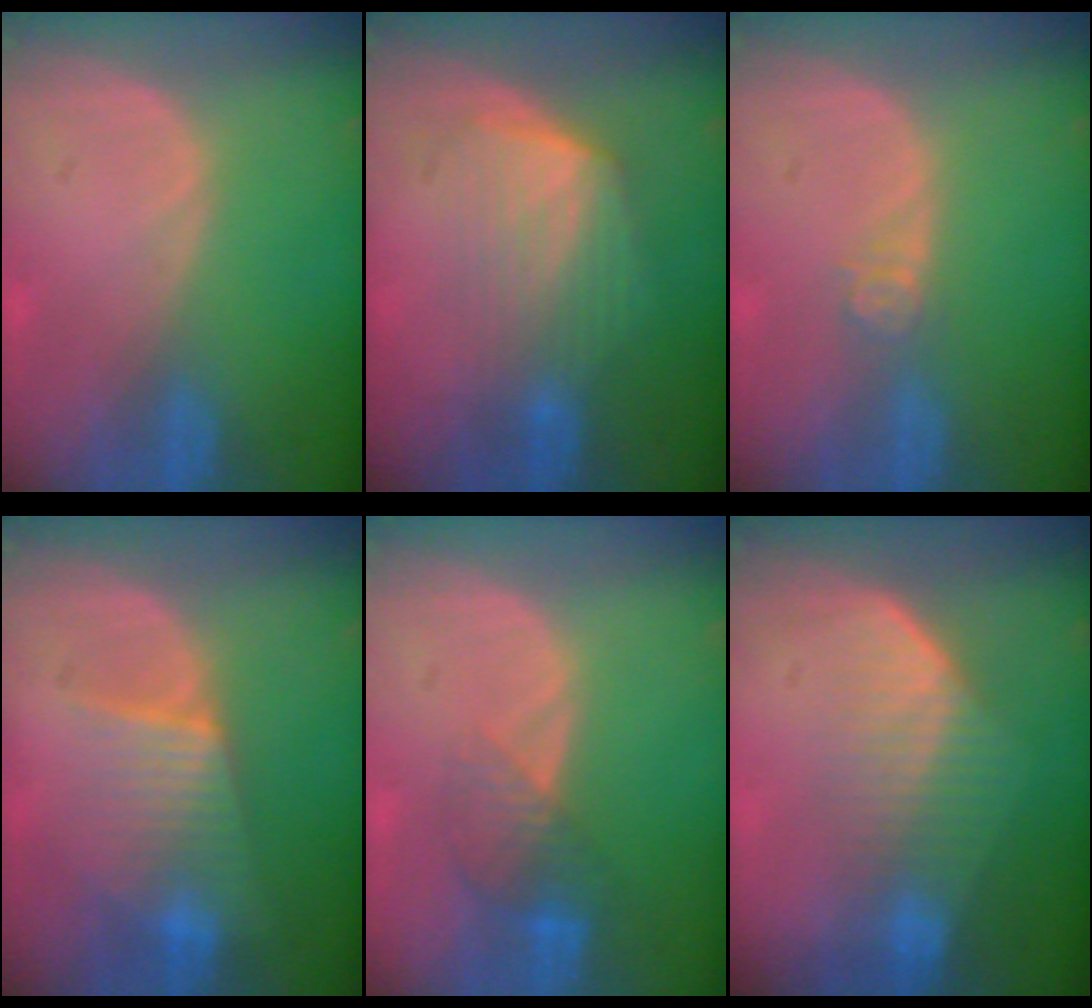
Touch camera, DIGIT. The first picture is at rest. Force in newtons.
{"total": 6.8, "press": 6.4, "slide": 2.5}
{"total": 2.4, "press": 2.0, "slide": 1.3}
{"total": 6.4, "press": 6.3, "slide": 0.7}
{"total": 4.2, "press": 3.7, "slide": 1.9}
{"total": 7.1, "press": 6.2, "slide": 3.3}